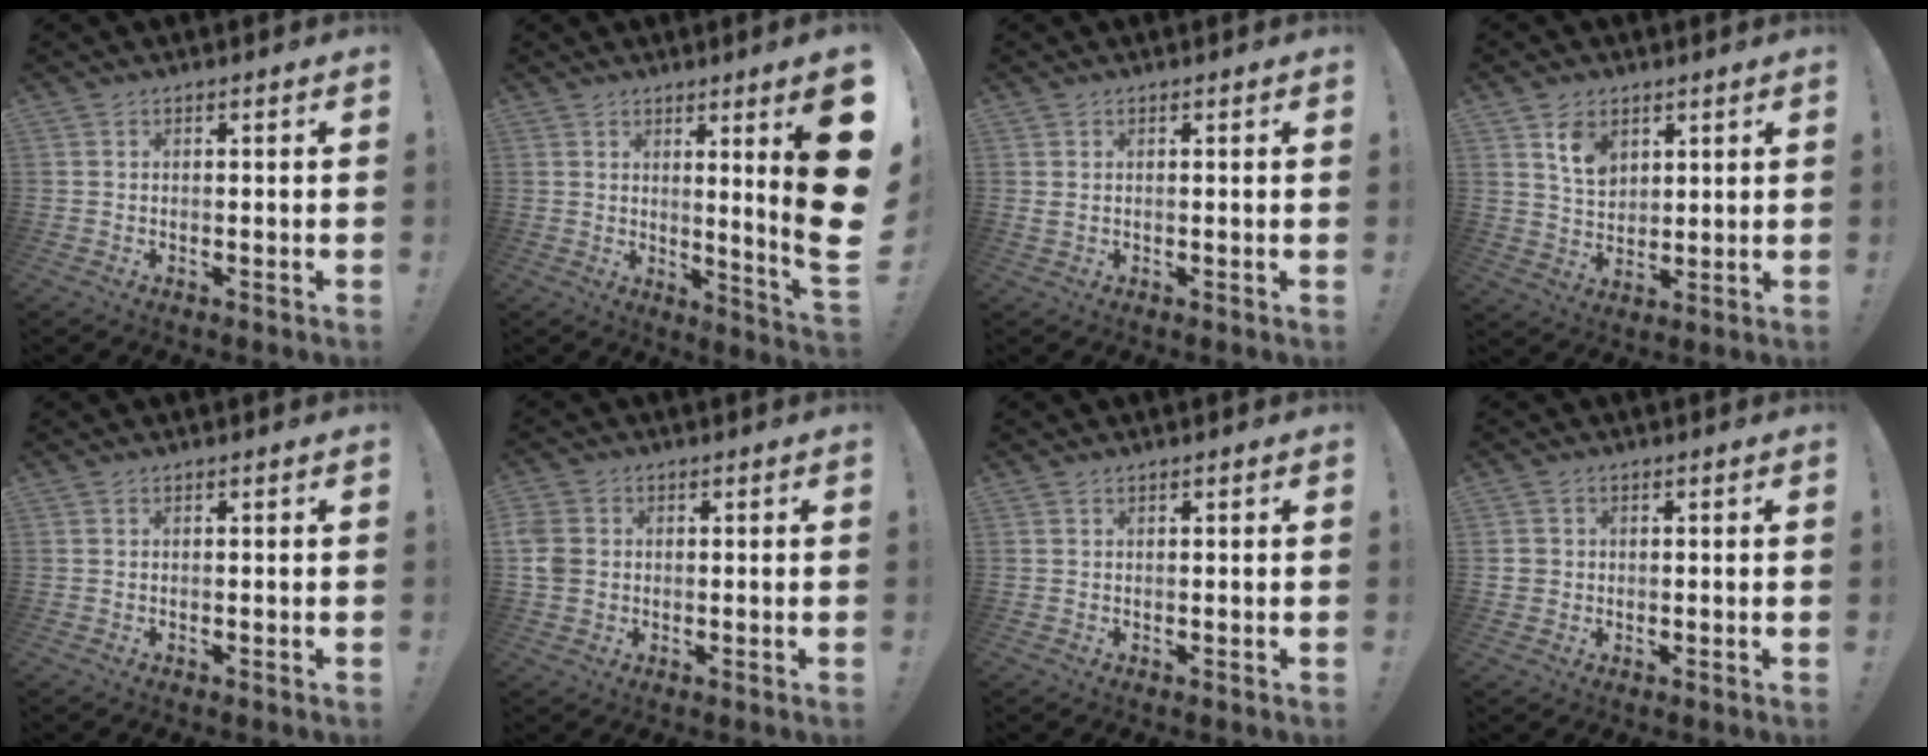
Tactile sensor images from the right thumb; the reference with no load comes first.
{"total": 14.2, "force": [3.2, -1.0, 13.8], "torque": [-0.188, -0.052, 0.035]}
{"total": 1.1, "force": [0.6, 0.1, 0.9], "torque": [-0.011, -0.003, 0.008]}
{"total": 8.4, "force": [4.7, 5.7, 4.0], "torque": [-0.058, -0.023, 0.090]}
{"total": 0.0}
{"total": 5.8, "force": [0.2, 5.1, 2.8], "torque": [-0.067, 0.006, 0.006]}
{"total": 0.0}
{"total": 2.4, "force": [0.2, 2.3, 0.5], "torque": [-0.012, 0.006, 0.006]}